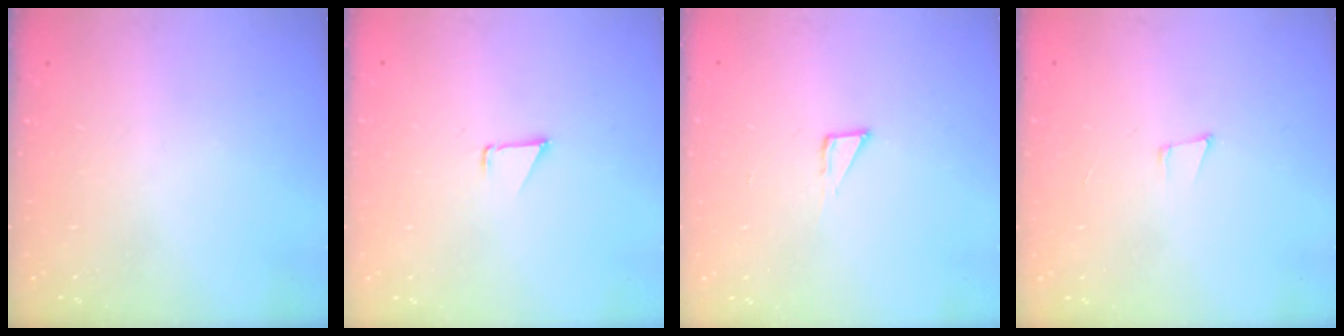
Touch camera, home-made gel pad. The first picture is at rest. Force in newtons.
{"total": 0.7, "press": 0.7, "slide": 0.1}
{"total": 2.7, "press": 2.7, "slide": 0.2}
{"total": 4.2, "press": 3.2, "slide": 2.7}